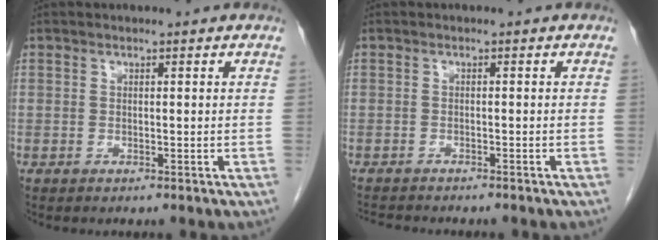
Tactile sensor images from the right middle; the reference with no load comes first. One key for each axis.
{"total": 5.1, "fx": -4.6, "fy": 1.0, "fz": 1.9, "tx": -0.028, "ty": -0.007, "tz": -0.068}